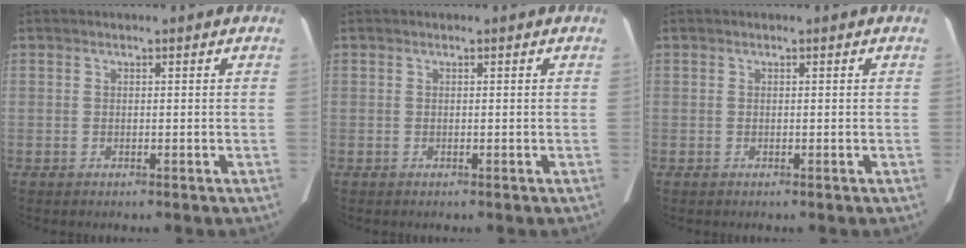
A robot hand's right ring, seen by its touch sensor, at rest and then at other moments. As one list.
[{"total": 0.0}, {"total": 0.0}]